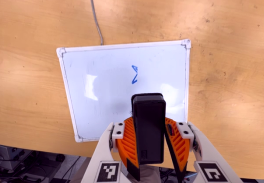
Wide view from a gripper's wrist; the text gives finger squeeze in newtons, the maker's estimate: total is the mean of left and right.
{"total": 8.4, "left": 8.5, "right": 8.3}